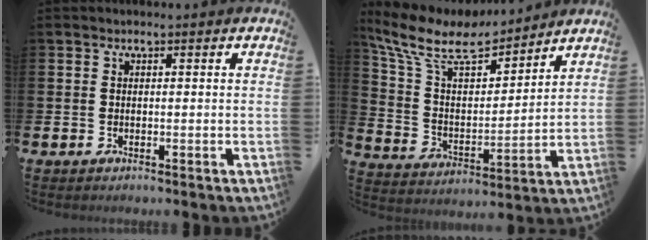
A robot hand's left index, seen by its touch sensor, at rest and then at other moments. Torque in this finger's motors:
{"motor_torque": [1.12, -1.02, 0.47, 0.21]}